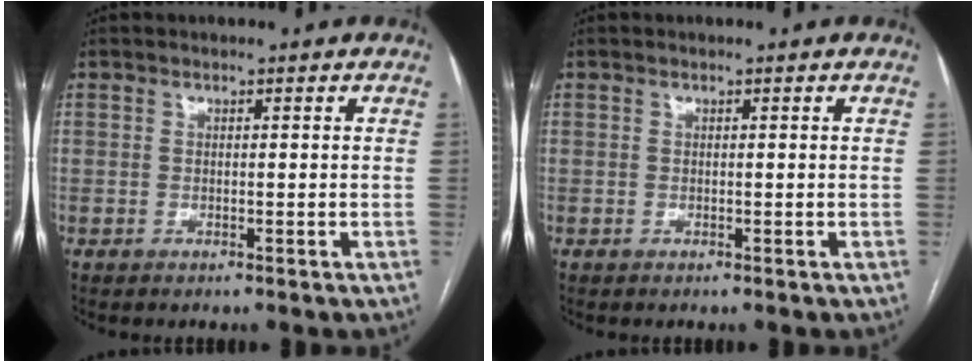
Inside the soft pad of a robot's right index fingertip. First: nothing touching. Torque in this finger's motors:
{"motor_torque": [-0.03, 0.03, 0.00, 0.00]}